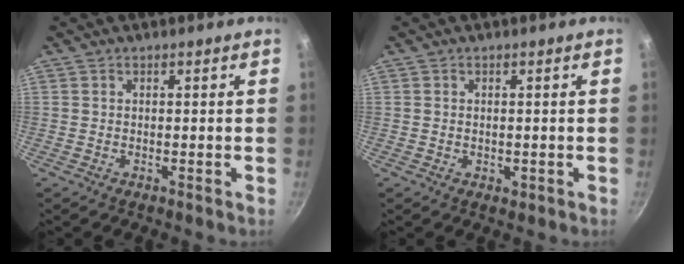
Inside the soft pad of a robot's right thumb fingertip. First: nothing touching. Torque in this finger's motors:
{"motor_torque": [-0.02, 0.08, -0.61, 0.27, 0.00]}